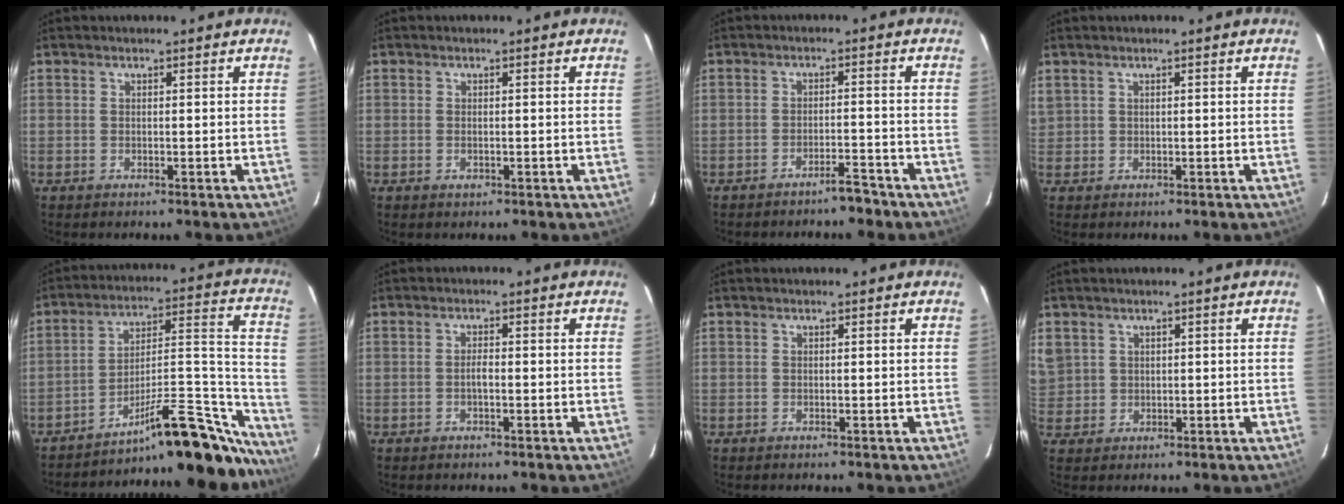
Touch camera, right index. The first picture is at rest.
{"total": 0.9, "force": [-0.2, 0.6, 0.5], "torque": [-0.009, 0.000, -0.003]}
{"total": 3.5, "force": [-3.1, 0.7, 1.4], "torque": [-0.032, 0.006, -0.041]}
{"total": 1.5, "force": [0.8, 1.3, 0.2], "torque": [0.001, 0.006, 0.018]}
{"total": 25.6, "force": [-22.5, 5.2, 10.8], "torque": [-0.113, 0.044, -0.325]}
{"total": 1.6, "force": [-0.5, 0.5, 1.5], "torque": [-0.029, 0.003, -0.010]}
{"total": 0.0}
{"total": 6.4, "force": [2.3, 5.8, 1.5], "torque": [-0.029, 0.012, 0.057]}